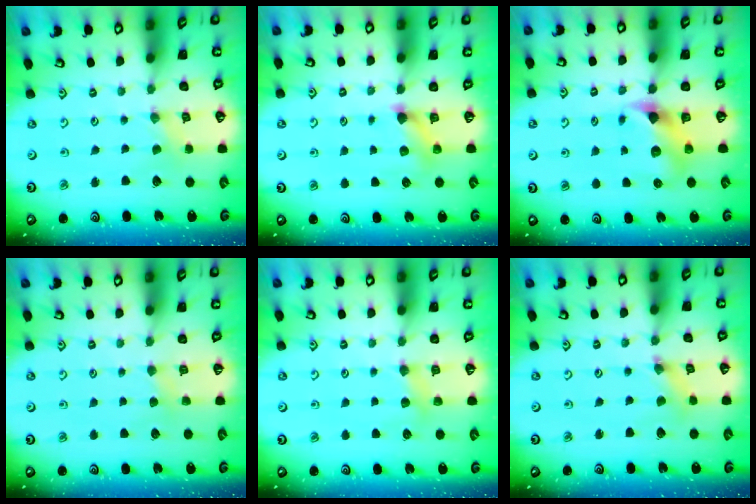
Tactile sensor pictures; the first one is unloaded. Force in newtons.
{"total": 6.1, "press": 6.0, "slide": 0.9}
{"total": 7.2, "press": 7.1, "slide": 0.9}
{"total": 2.1, "press": 2.0, "slide": 0.4}
{"total": 5.1, "press": 5.0, "slide": 0.7}
{"total": 2.5, "press": 2.5, "slide": 0.4}